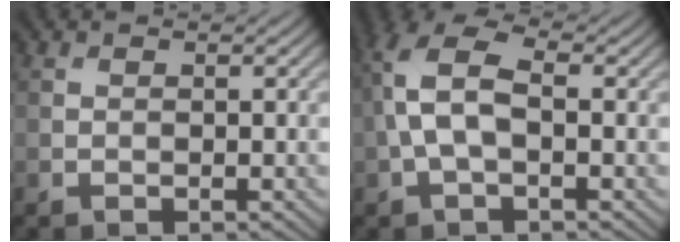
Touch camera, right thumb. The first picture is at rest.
{"total": 7.8, "force": [0.0, 4.0, 6.7], "torque": [-0.163, 0.020, -0.010]}